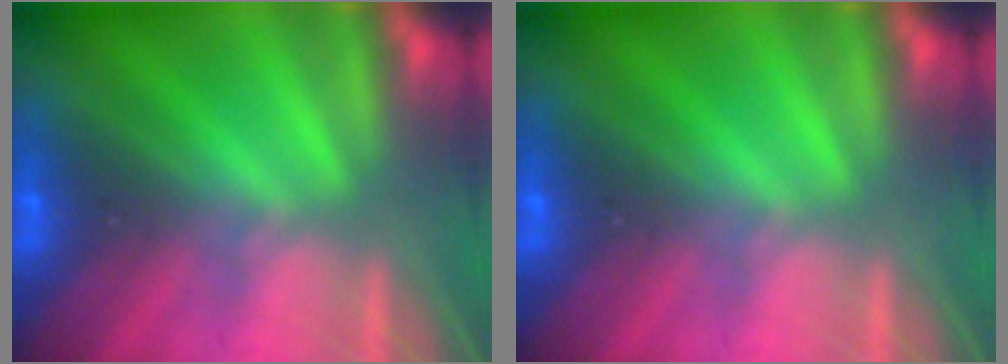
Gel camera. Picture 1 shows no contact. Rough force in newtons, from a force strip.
{"total": 0.0}